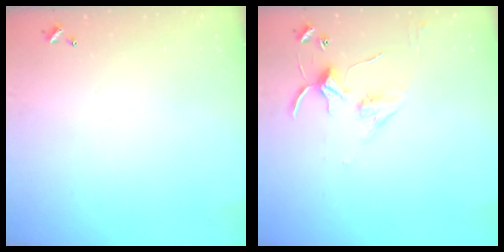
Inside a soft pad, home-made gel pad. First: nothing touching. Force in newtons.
{"total": 4.2, "press": 4.1, "slide": 0.5}